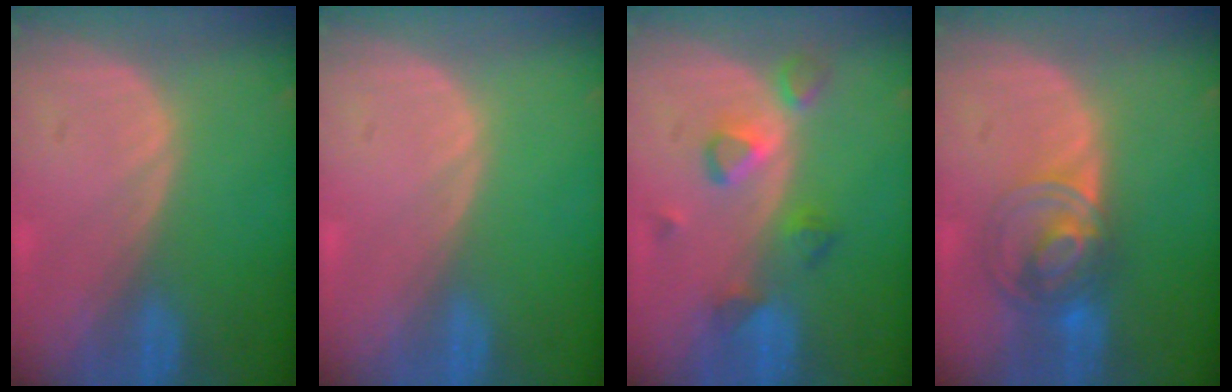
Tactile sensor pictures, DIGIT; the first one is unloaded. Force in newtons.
{"total": 0.0}
{"total": 5.1, "press": 5.1, "slide": 0.7}
{"total": 7.6, "press": 6.2, "slide": 4.3}